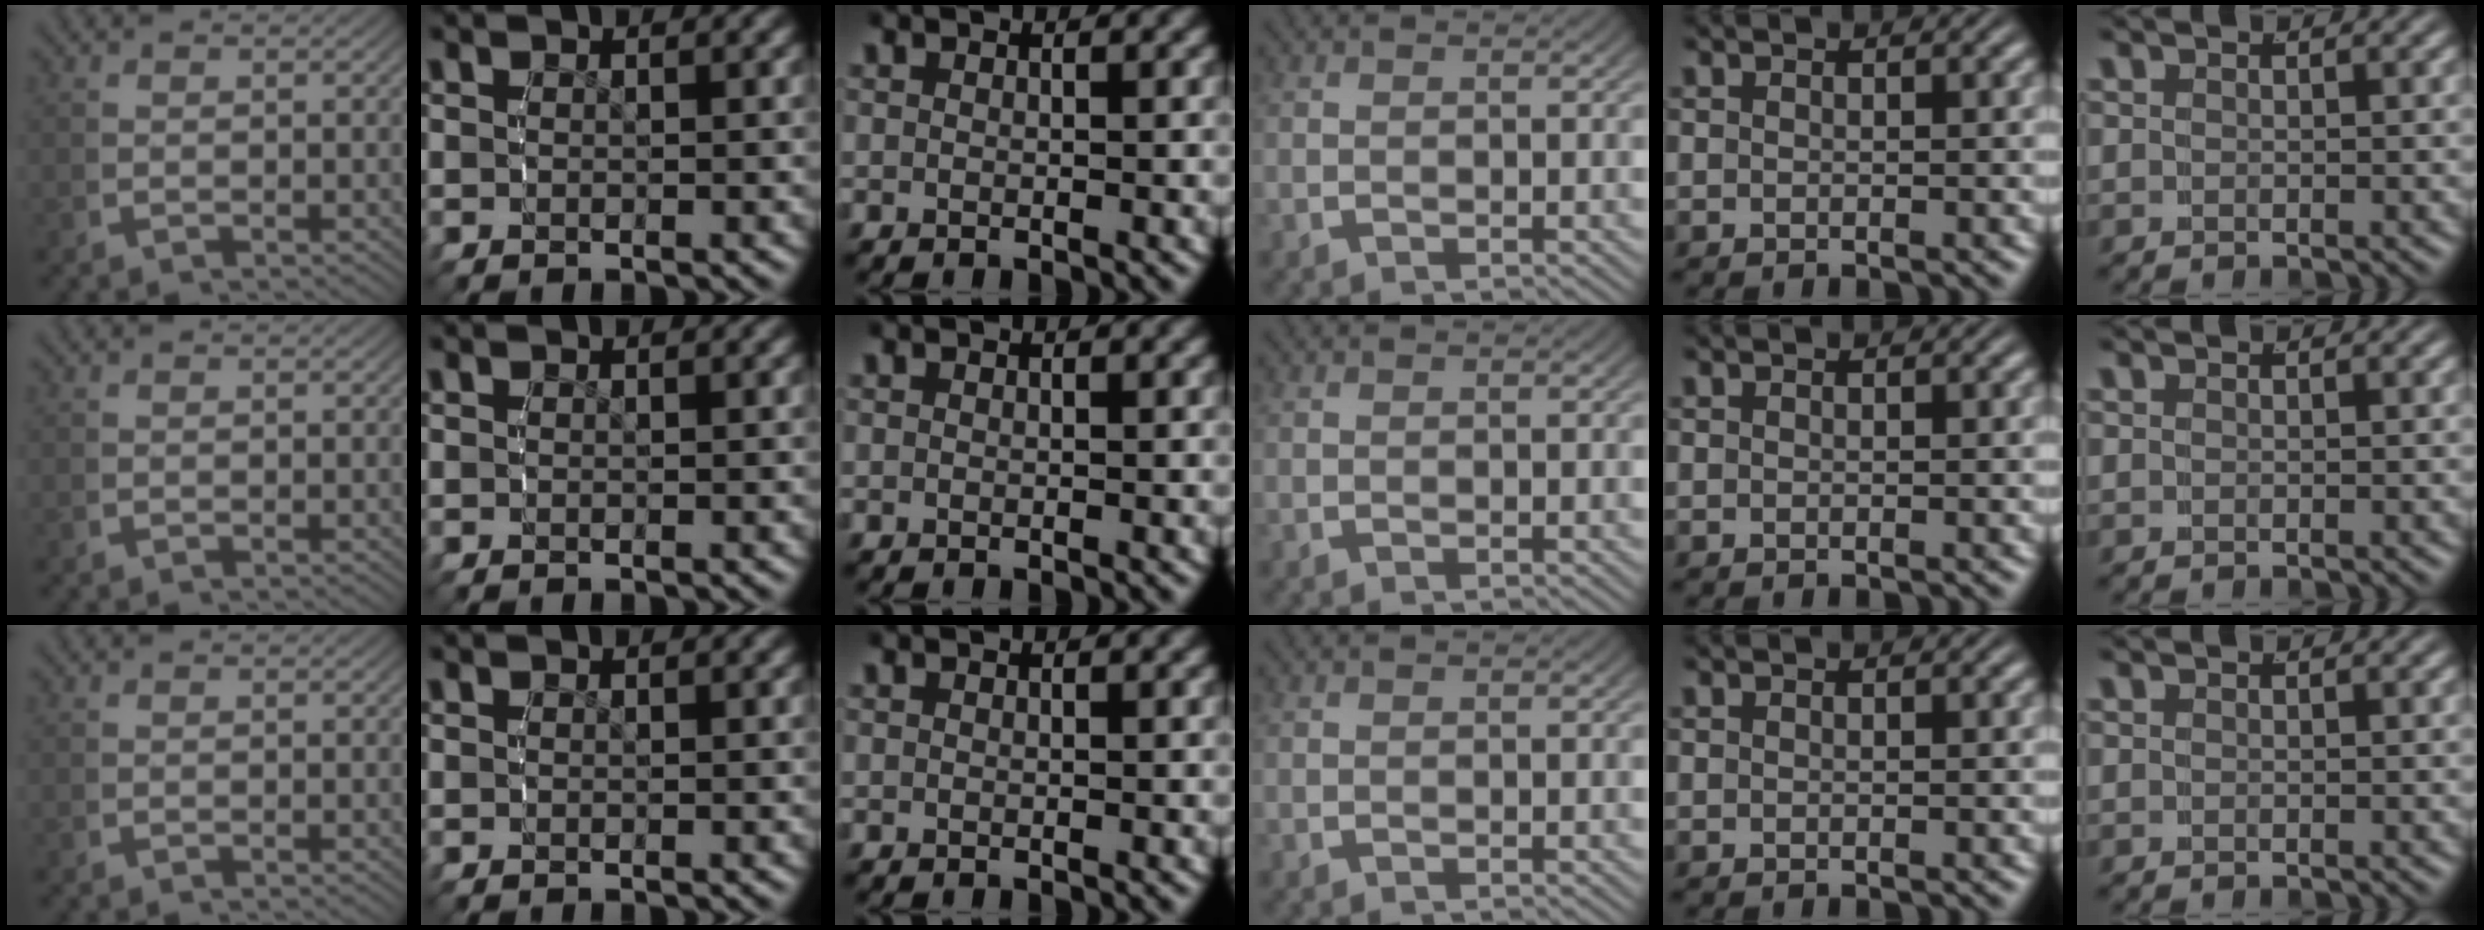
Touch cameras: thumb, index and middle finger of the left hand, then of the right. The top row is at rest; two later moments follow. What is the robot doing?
{"motion": "reach", "object": "photo album"}